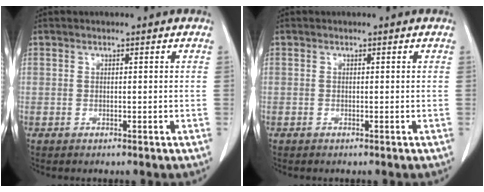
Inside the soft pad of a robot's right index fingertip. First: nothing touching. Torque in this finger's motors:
{"motor_torque": [0.05, 0.03, 0.00, -0.01]}